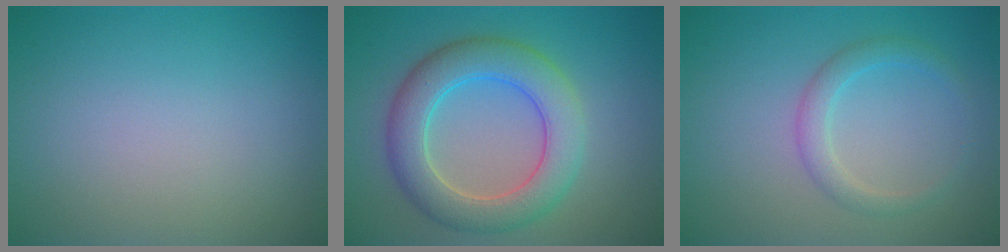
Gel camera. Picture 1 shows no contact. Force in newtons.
{"total": 6.4, "press": 6.3, "slide": 0.2}
{"total": 2.1, "press": 2.1, "slide": 0.0}